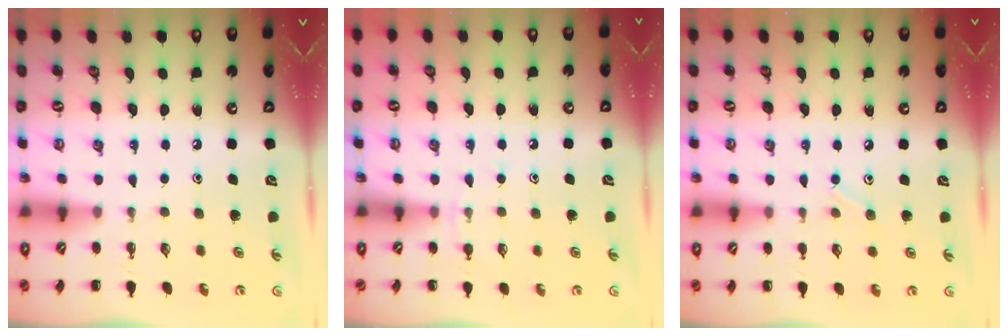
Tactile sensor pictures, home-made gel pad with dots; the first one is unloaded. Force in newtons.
{"total": 4.9, "press": 4.6, "slide": 1.7}
{"total": 5.5, "press": 5.2, "slide": 1.7}